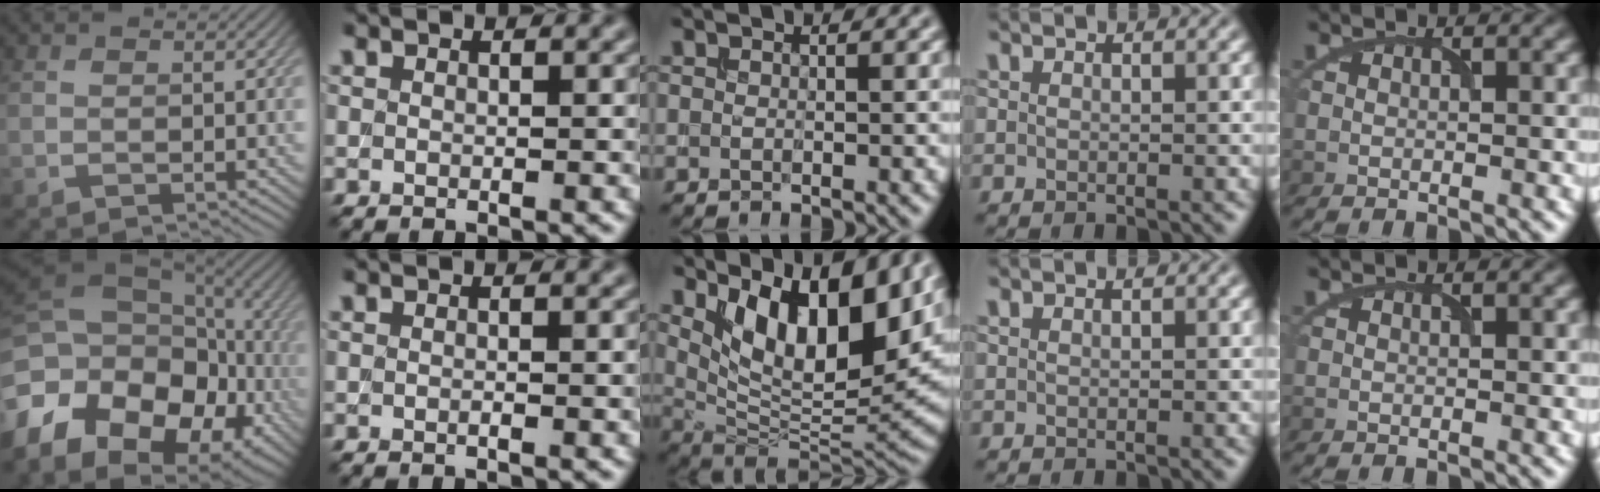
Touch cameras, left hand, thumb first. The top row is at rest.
{"thumb": {"total": 19.1, "force": [-7.1, 13.5, 11.5], "torque": [-0.247, -0.011, -0.095]}, "index": {"total": 1.1, "force": [0.0, 0.3, 1.0], "torque": [-0.012, -0.002, -0.006]}, "middle": {"total": 11.0, "force": [4.9, 4.4, 8.8], "torque": [-0.133, -0.014, 0.091]}}